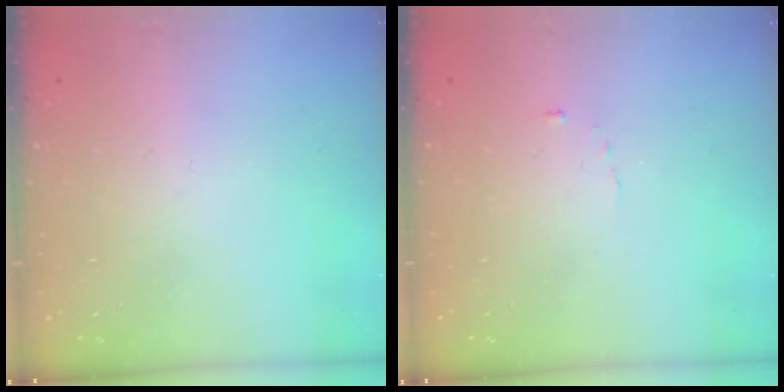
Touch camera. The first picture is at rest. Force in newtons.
{"total": 2.6, "press": 2.6, "slide": 0.3}